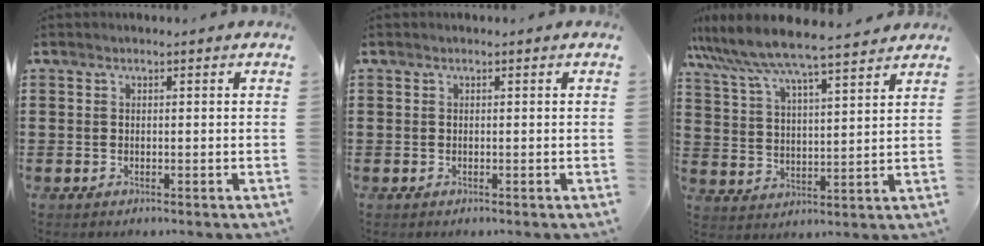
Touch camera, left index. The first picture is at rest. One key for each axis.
{"total": 0.0}
{"total": 6.8, "fx": 6.3, "fy": -0.1, "fz": 2.5, "tx": -0.075, "ty": -0.035, "tz": 0.106}